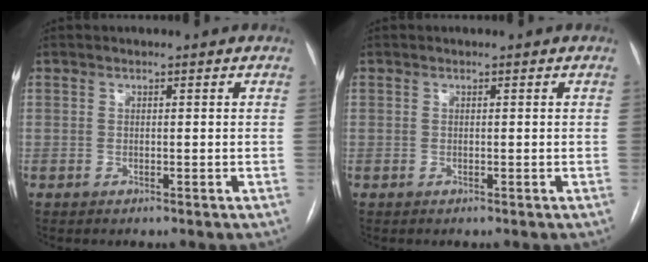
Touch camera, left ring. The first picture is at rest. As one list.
[{"total": 0.0}]